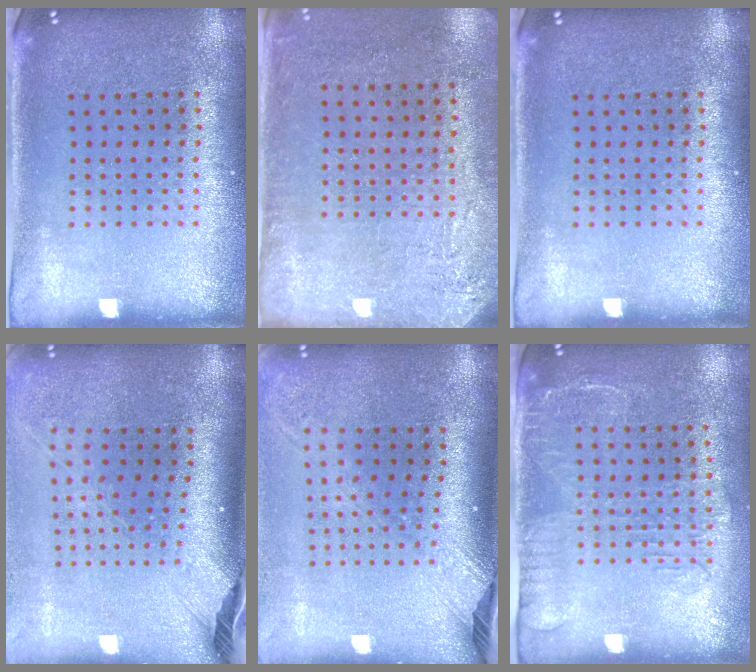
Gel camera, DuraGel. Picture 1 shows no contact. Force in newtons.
{"total": 2.8, "press": 2.3, "slide": 1.5}
{"total": 0.0}
{"total": 2.7, "press": 2.0, "slide": 1.8}
{"total": 2.4, "press": 1.7, "slide": 1.6}
{"total": 1.7, "press": 1.3, "slide": 1.0}